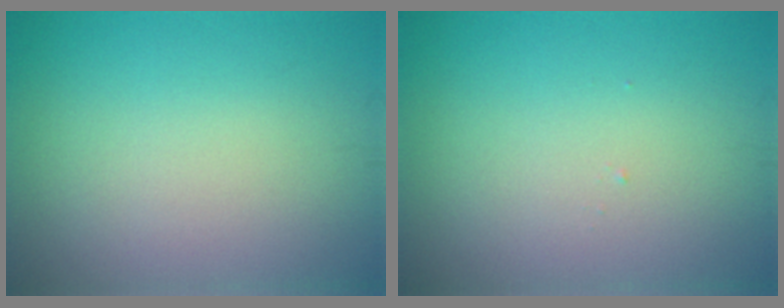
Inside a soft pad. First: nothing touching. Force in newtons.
{"total": 0.0}